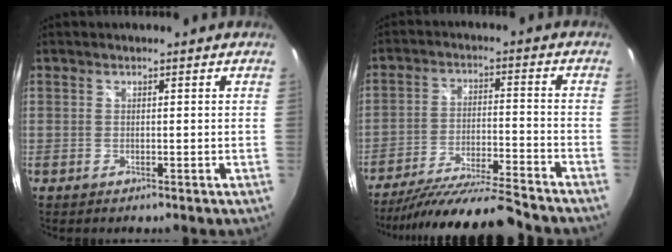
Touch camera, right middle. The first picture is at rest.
{"total": 17.1, "force": [-15.5, 0.1, 7.3], "torque": [-0.144, -0.033, -0.250]}